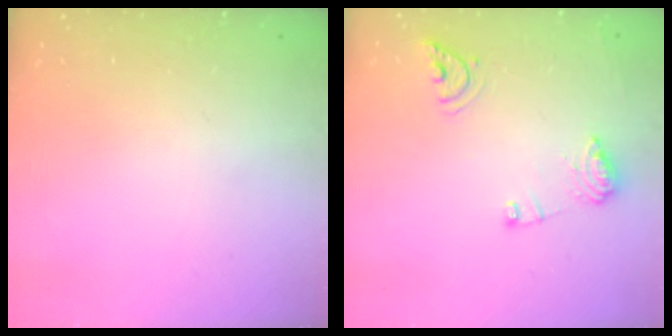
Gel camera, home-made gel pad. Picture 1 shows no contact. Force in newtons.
{"total": 10.3, "press": 10.2, "slide": 1.1}